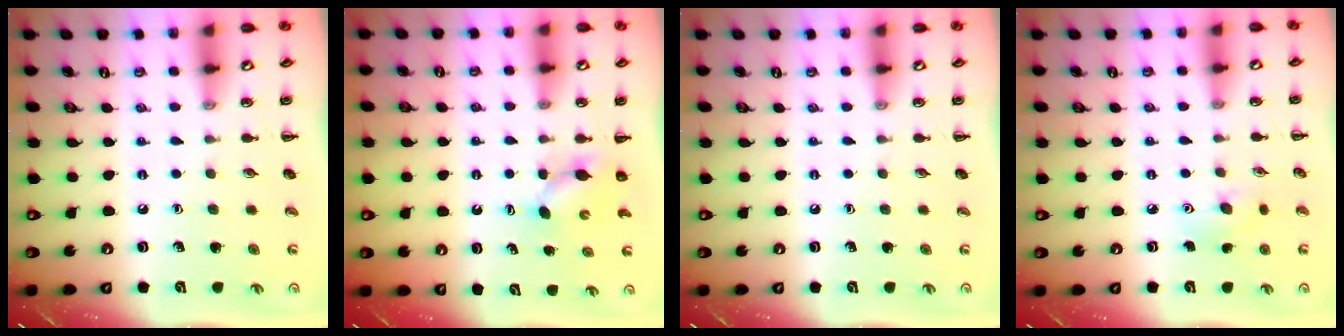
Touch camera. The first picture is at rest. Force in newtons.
{"total": 4.0, "press": 3.8, "slide": 1.1}
{"total": 0.0}
{"total": 4.9, "press": 4.8, "slide": 1.0}